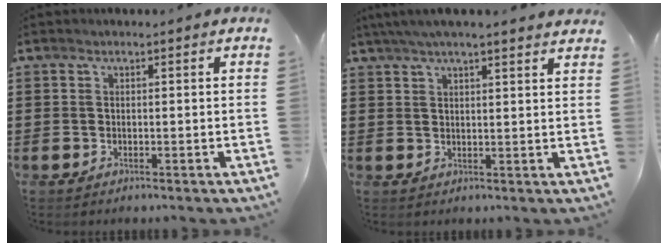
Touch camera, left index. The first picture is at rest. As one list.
[{"total": 4.1, "force": [3.5, -0.1, 2.1], "torque": [-0.051, -0.003, 0.064]}]